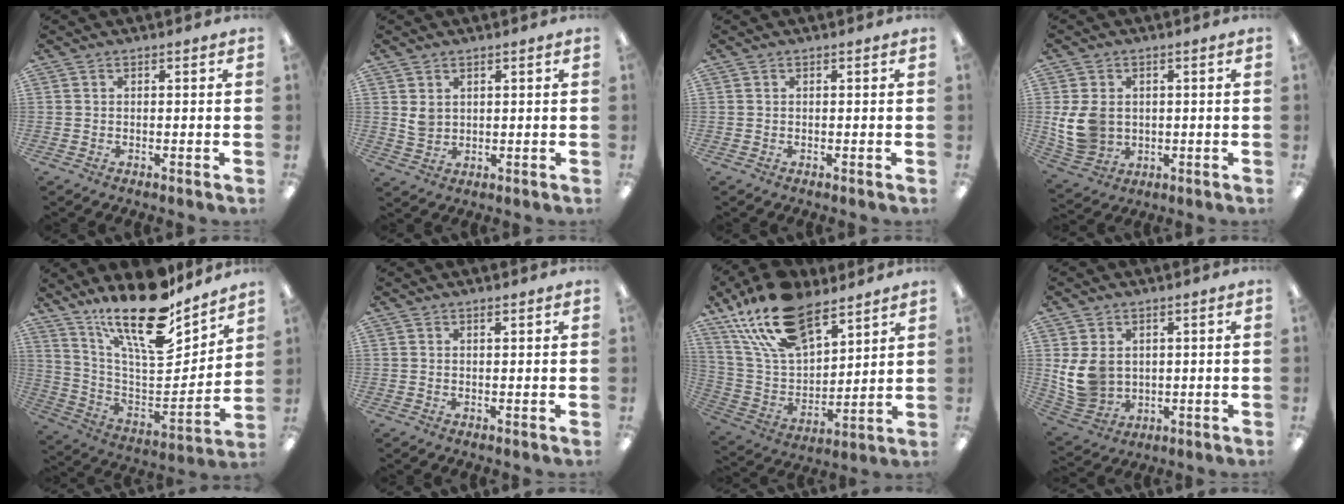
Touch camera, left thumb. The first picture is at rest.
{"total": 3.3, "force": [1.7, 2.4, 1.6], "torque": [-0.026, -0.001, 0.031]}
{"total": 0.0}
{"total": 8.9, "force": [0.5, 7.2, 5.1], "torque": [-0.123, 0.011, 0.011]}
{"total": 22.6, "force": [16.9, 7.0, 13.3], "torque": [-0.235, -0.115, 0.289]}
{"total": 0.8, "force": [0.6, 0.2, 0.4], "torque": [-0.010, 0.000, 0.012]}
{"total": 21.1, "force": [14.5, 10.2, 11.6], "torque": [-0.235, -0.064, 0.262]}
{"total": 8.8, "force": [1.8, 7.2, 4.8], "torque": [-0.113, 0.000, 0.037]}